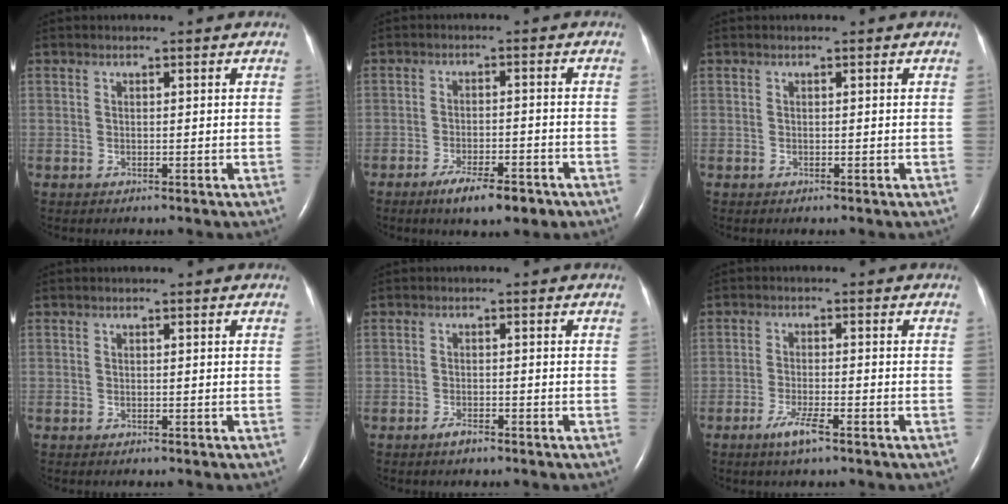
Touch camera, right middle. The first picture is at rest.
{"total": 6.6, "force": [-4.5, 1.7, 4.5], "torque": [-0.076, -0.006, -0.068]}
{"total": 0.0}
{"total": 0.0}
{"total": 1.6, "force": [-1.3, 0.3, 0.9], "torque": [-0.020, -0.002, -0.022]}
{"total": 3.8, "force": [-2.5, 0.3, 2.9], "torque": [-0.066, -0.007, -0.046]}